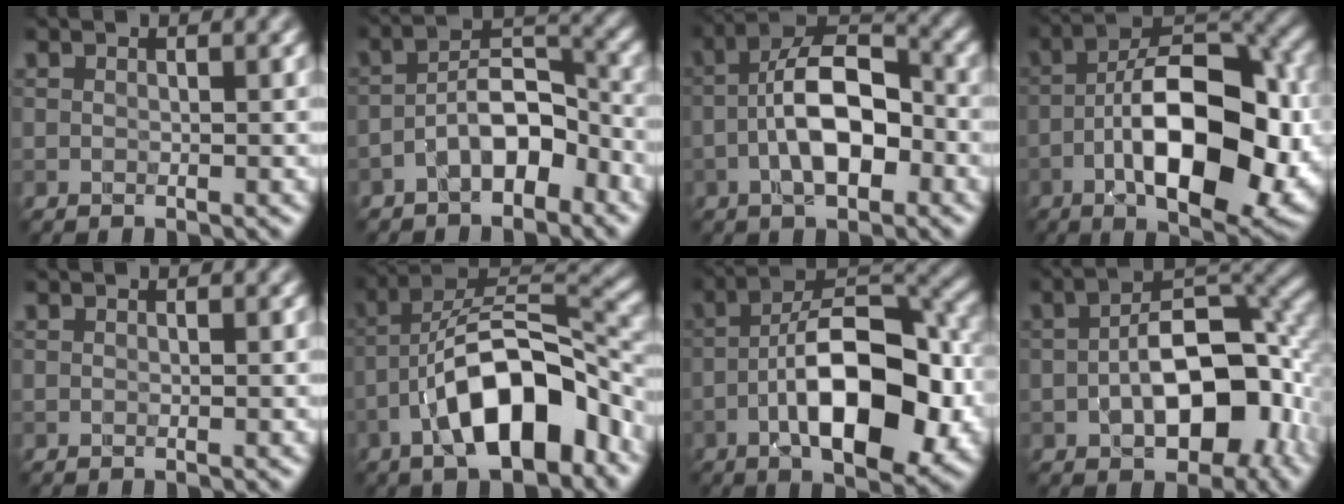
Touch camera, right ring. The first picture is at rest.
{"total": 5.3, "force": [-2.9, 2.4, 3.8], "torque": [-0.061, 0.018, -0.052]}
{"total": 7.6, "force": [-2.1, 3.3, 6.5], "torque": [-0.115, 0.019, -0.042]}
{"total": 13.6, "force": [-4.1, 5.8, 11.6], "torque": [-0.179, 0.006, -0.072]}
{"total": 0.0}
{"total": 10.7, "force": [-5.2, 4.1, 8.4], "torque": [-0.137, 0.023, -0.090]}
{"total": 12.1, "force": [-3.8, 5.0, 10.3], "torque": [-0.164, 0.009, -0.066]}
{"total": 10.9, "force": [-2.0, 6.1, 8.7], "torque": [-0.130, -0.001, -0.024]}